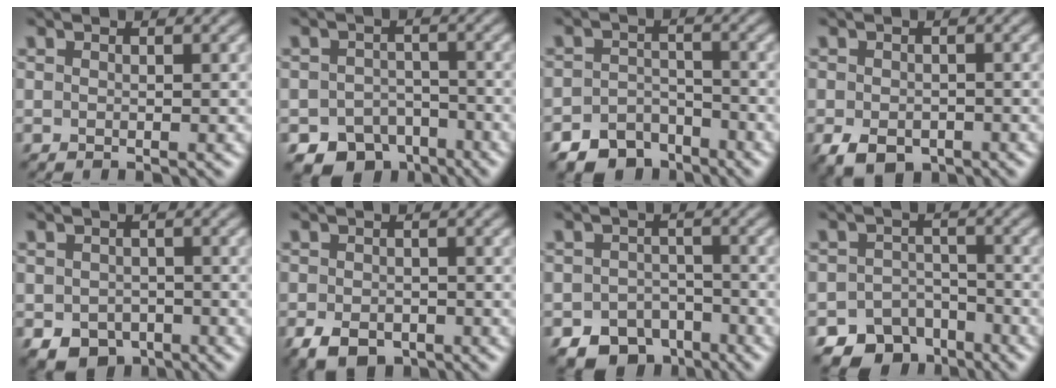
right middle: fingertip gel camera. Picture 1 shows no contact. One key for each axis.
{"total": 5.6, "fx": -4.0, "fy": 3.7, "fz": 1.4, "tx": -0.008, "ty": -0.008, "tz": -0.059}
{"total": 5.0, "fx": -4.1, "fy": 2.7, "fz": 0.9, "tx": -0.012, "ty": -0.003, "tz": -0.068}
{"total": 3.4, "fx": -1.8, "fy": 2.3, "fz": 1.7, "tx": -0.034, "ty": -0.010, "tz": -0.032}
{"total": 3.7, "fx": -2.0, "fy": 2.7, "fz": 1.4, "tx": -0.027, "ty": -0.010, "tz": -0.035}
{"total": 3.5, "fx": -2.1, "fy": 2.2, "fz": 1.7, "tx": -0.031, "ty": -0.007, "tz": -0.039}
{"total": 5.6, "fx": -3.9, "fy": 3.7, "fz": 1.5, "tx": -0.015, "ty": -0.006, "tz": -0.059}
{"total": 8.7, "fx": -6.7, "fy": 5.4, "fz": 0.9, "tx": 0.004, "ty": -0.022, "tz": -0.101}